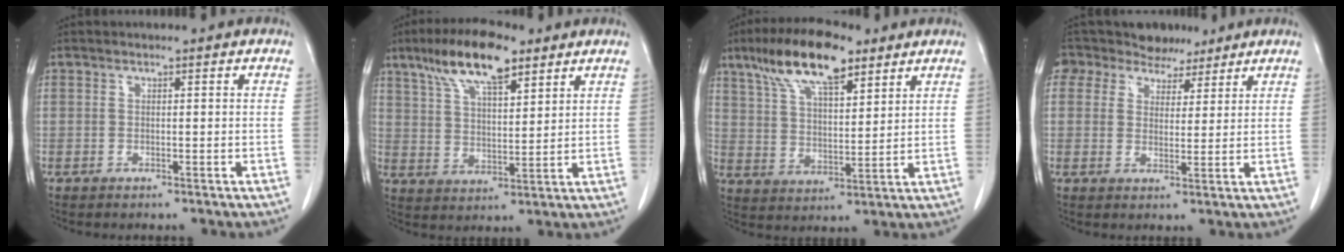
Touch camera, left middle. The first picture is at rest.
{"total": 11.9, "force": [7.9, 3.5, 8.3], "torque": [-0.154, 0.015, 0.142]}
{"total": 13.5, "force": [8.9, 4.2, 9.3], "torque": [-0.172, 0.018, 0.161]}
{"total": 9.4, "force": [8.3, 3.9, 1.9], "torque": [-0.029, 0.018, 0.124]}